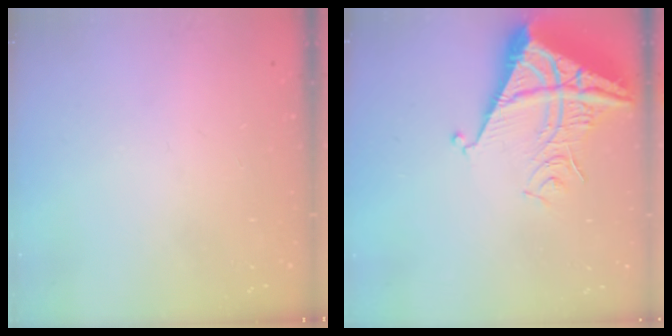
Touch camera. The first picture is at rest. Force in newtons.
{"total": 7.8, "press": 7.8, "slide": 0.7}